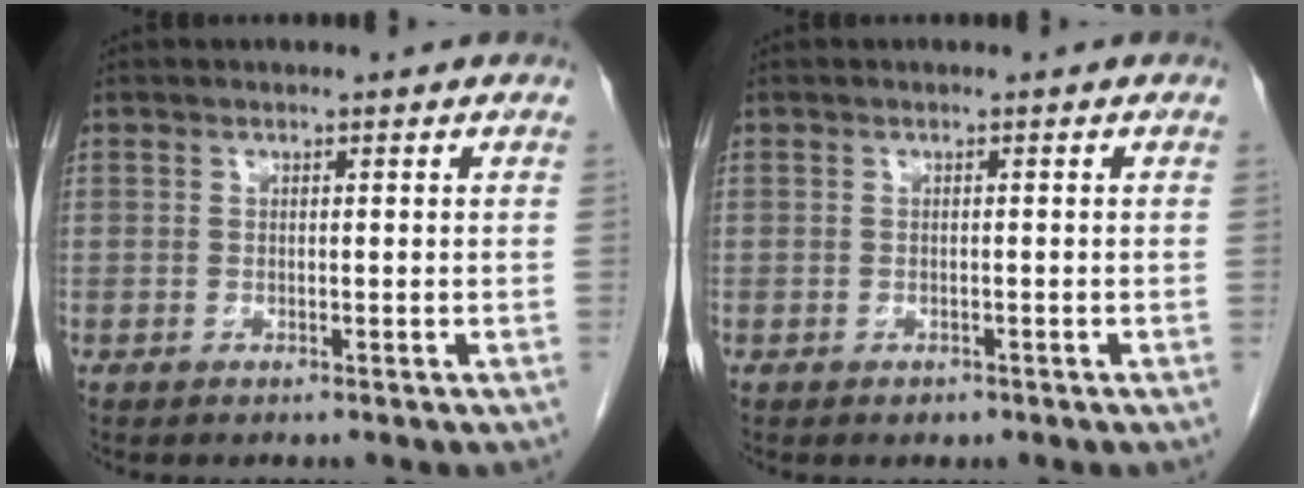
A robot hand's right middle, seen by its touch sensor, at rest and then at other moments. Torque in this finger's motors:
{"motor_torque": [0.24, -0.38, 0.04, 0.00]}